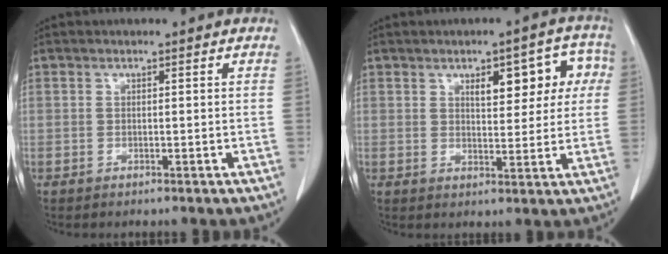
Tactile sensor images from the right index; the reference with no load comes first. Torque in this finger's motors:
{"motor_torque": [0.26, 0.20, 0.14, 0.05]}